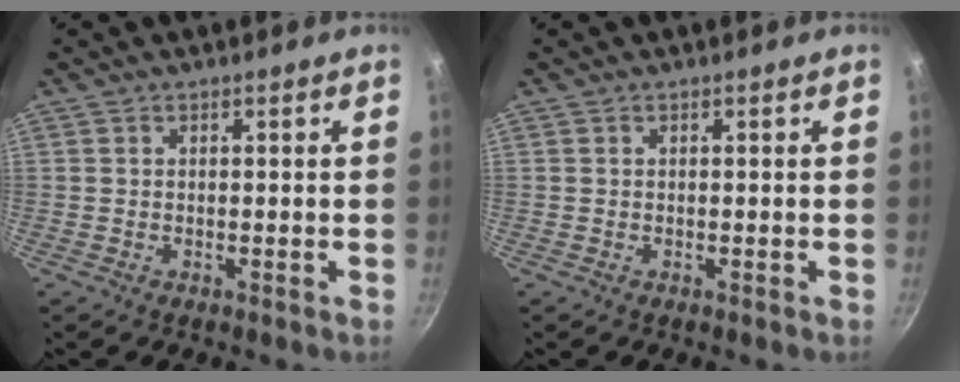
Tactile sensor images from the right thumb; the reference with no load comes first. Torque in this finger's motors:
{"motor_torque": [-0.44, 0.27, 0.06, 0.06, 0.00]}